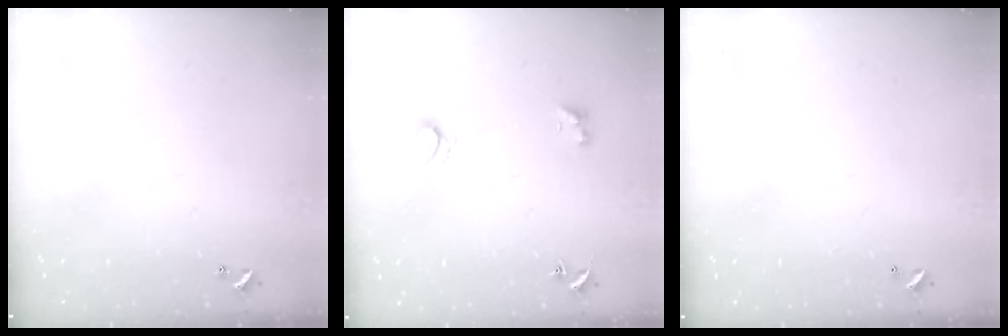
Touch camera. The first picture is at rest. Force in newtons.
{"total": 4.0, "press": 3.9, "slide": 0.8}
{"total": 2.8, "press": 2.8, "slide": 0.1}